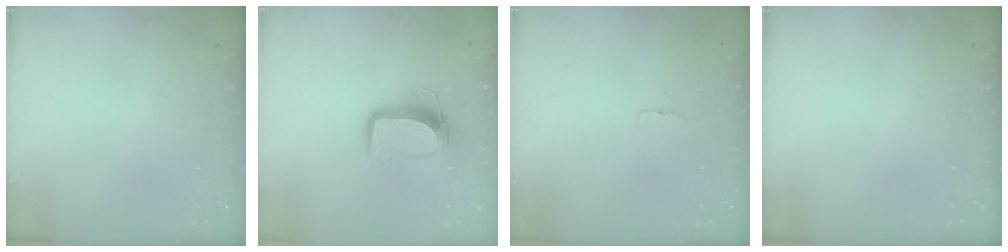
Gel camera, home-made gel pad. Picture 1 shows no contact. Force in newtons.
{"total": 10.2, "press": 10.2, "slide": 0.8}
{"total": 2.6, "press": 2.6, "slide": 0.1}
{"total": 0.0}